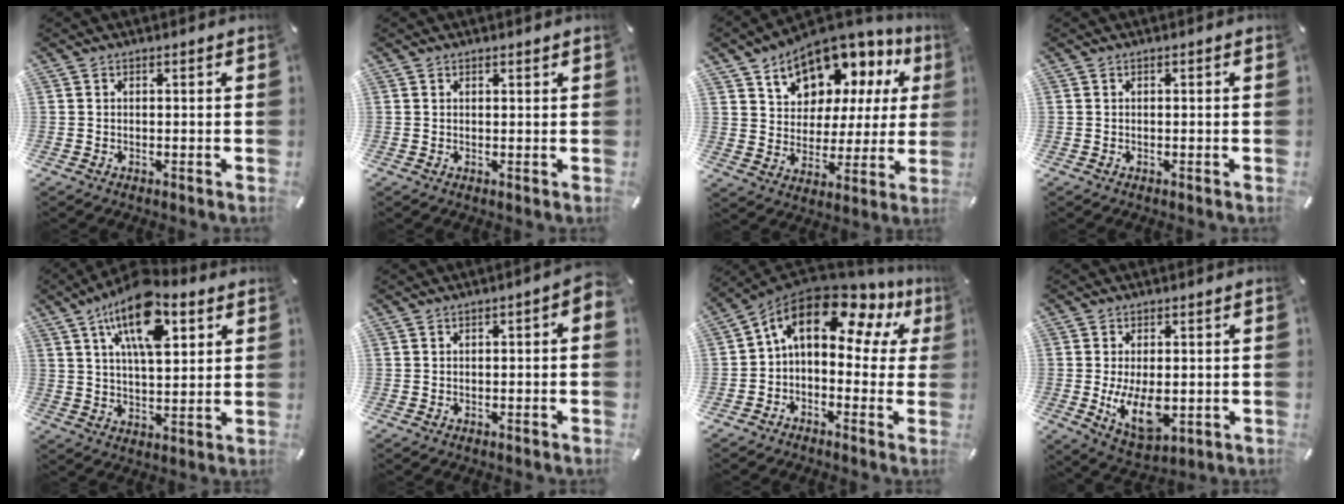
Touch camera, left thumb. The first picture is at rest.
{"total": 0.6, "force": [0.5, 0.3, 0.0], "torque": [0.000, 0.001, 0.010]}
{"total": 11.6, "force": [8.4, 7.5, 2.8], "torque": [-0.057, -0.077, 0.150]}
{"total": 0.0}
{"total": 16.4, "force": [8.6, 7.6, 11.8], "torque": [-0.200, -0.025, 0.143]}
{"total": 2.1, "force": [-0.6, 1.0, 1.8], "torque": [-0.029, 0.007, -0.012]}
{"total": 14.9, "force": [6.3, 7.9, 10.9], "torque": [-0.193, -0.039, 0.102]}
{"total": 10.7, "force": [-1.1, 6.2, 8.7], "torque": [-0.155, -0.013, -0.013]}